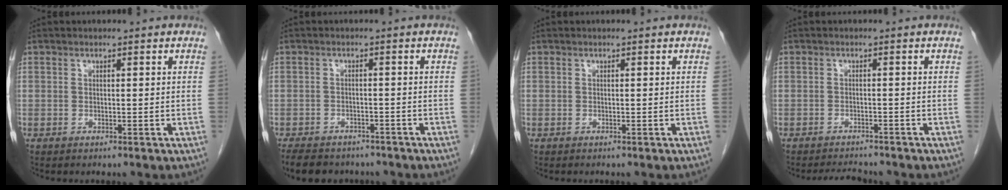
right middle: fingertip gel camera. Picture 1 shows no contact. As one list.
[{"total": 10.4, "force": [-8.5, 4.7, 3.8], "torque": [-0.074, -0.004, -0.112]}, {"total": 0.0}, {"total": 3.1, "force": [-3.0, 0.5, 0.4], "torque": [-0.010, -0.010, -0.047]}]